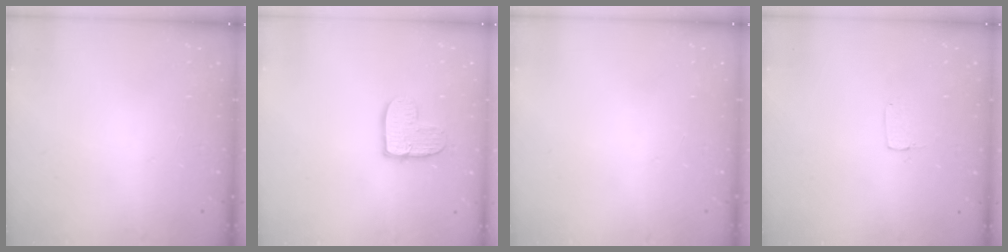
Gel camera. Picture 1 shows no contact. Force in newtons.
{"total": 9.4, "press": 9.3, "slide": 0.7}
{"total": 0.0}
{"total": 3.4, "press": 3.4, "slide": 0.1}